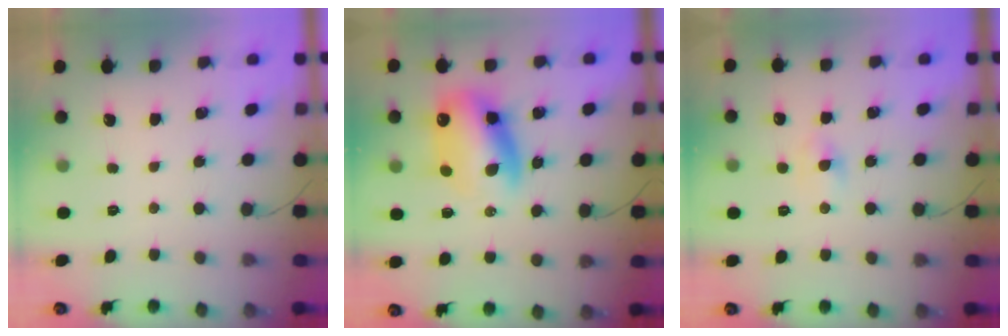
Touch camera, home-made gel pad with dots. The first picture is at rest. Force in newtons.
{"total": 13.5, "press": 13.1, "slide": 3.4}
{"total": 2.0, "press": 1.8, "slide": 0.9}